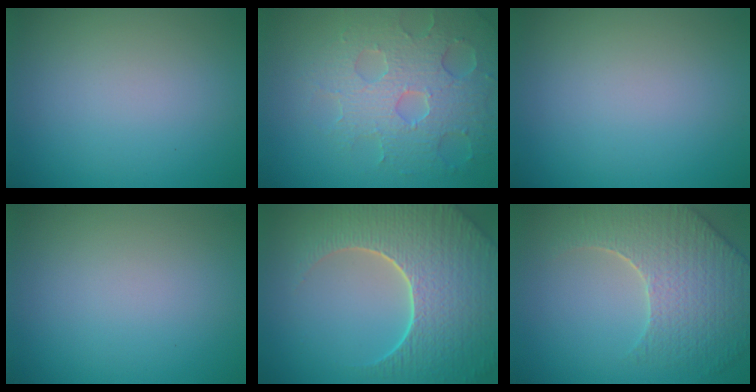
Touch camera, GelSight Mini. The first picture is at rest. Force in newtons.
{"total": 6.1, "press": 5.1, "slide": 3.4}
{"total": 0.0}
{"total": 0.0}
{"total": 9.2, "press": 6.6, "slide": 6.4}
{"total": 7.0, "press": 5.5, "slide": 4.3}